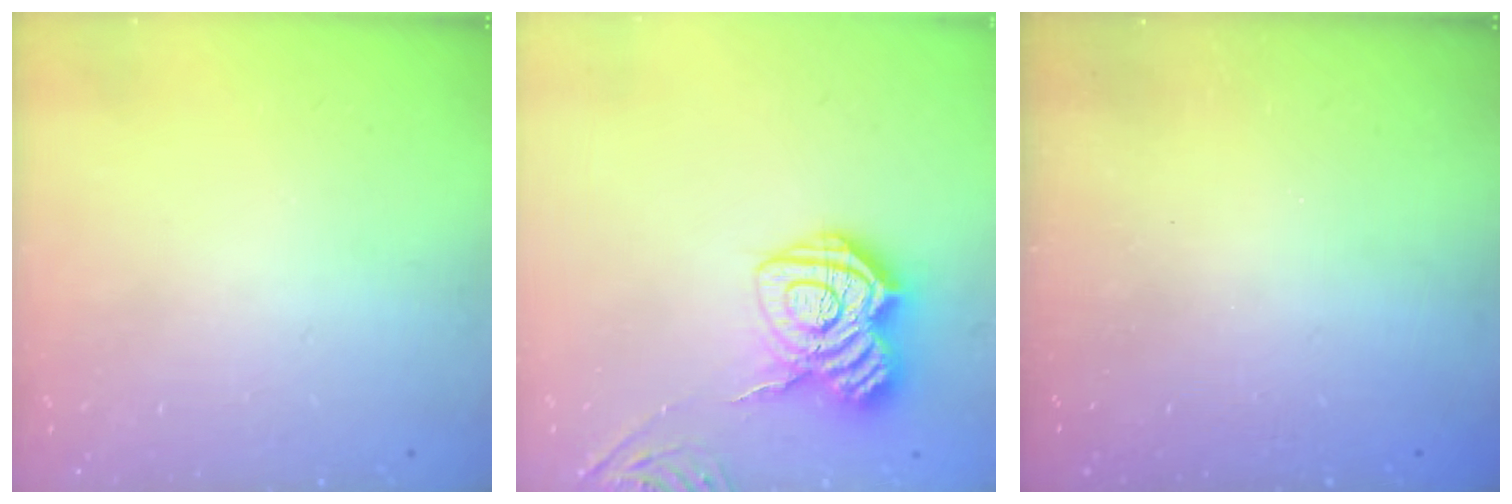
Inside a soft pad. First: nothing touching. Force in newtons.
{"total": 13.3, "press": 13.3, "slide": 0.8}
{"total": 2.4, "press": 2.3, "slide": 0.8}